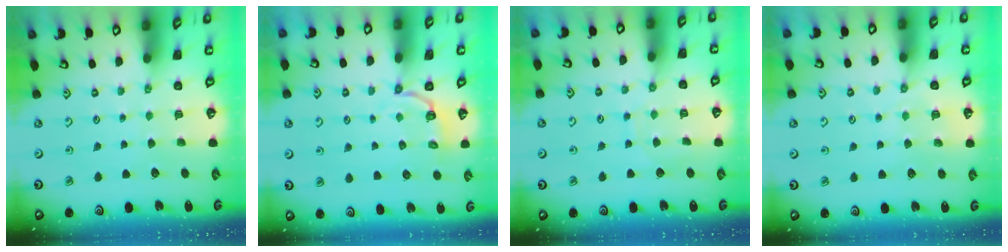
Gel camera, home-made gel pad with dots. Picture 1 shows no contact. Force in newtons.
{"total": 3.1, "press": 1.6, "slide": 2.6}
{"total": 5.3, "press": 5.2, "slide": 0.6}
{"total": 4.5, "press": 4.5, "slide": 0.6}